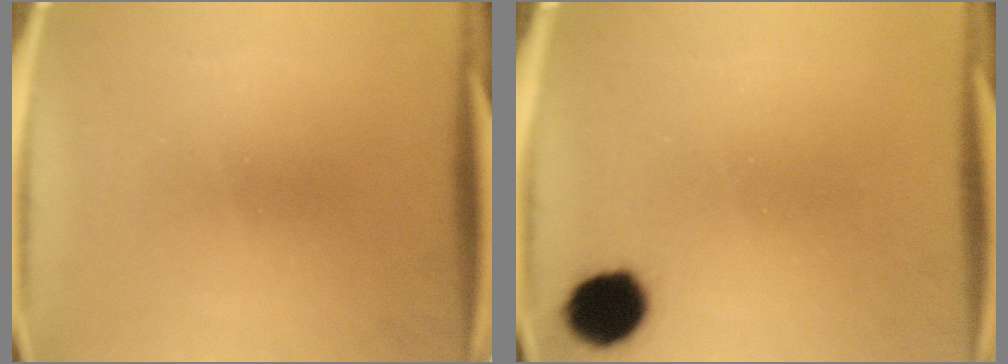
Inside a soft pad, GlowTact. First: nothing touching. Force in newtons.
{"total": 9.2}